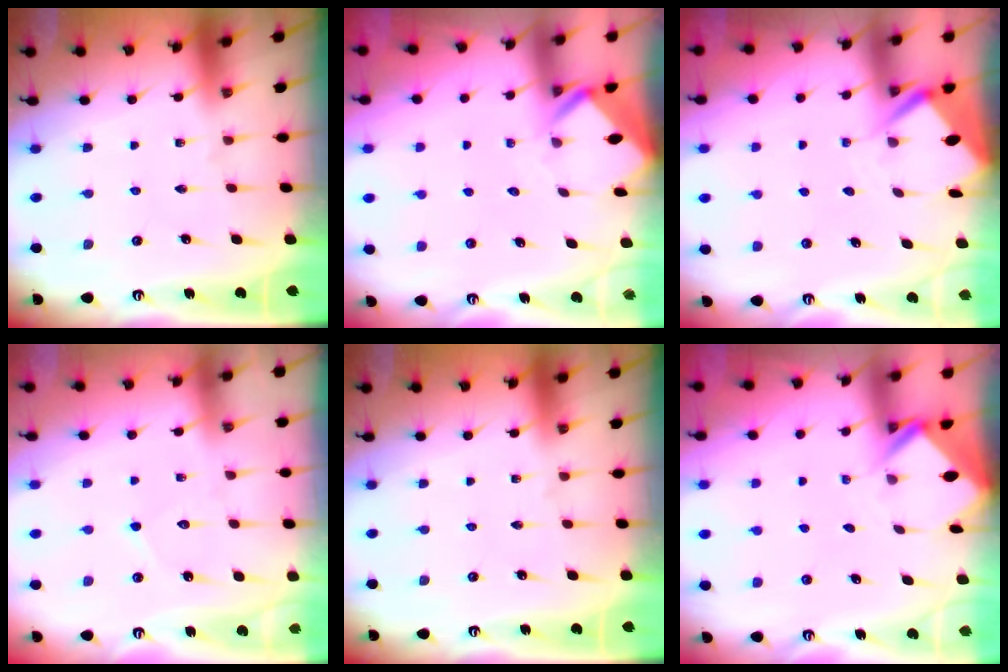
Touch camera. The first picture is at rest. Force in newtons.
{"total": 3.0, "press": 3.0, "slide": 0.3}
{"total": 3.4, "press": 3.4, "slide": 0.4}
{"total": 5.3, "press": 5.2, "slide": 0.4}
{"total": 0.0}
{"total": 2.6, "press": 2.6, "slide": 0.2}